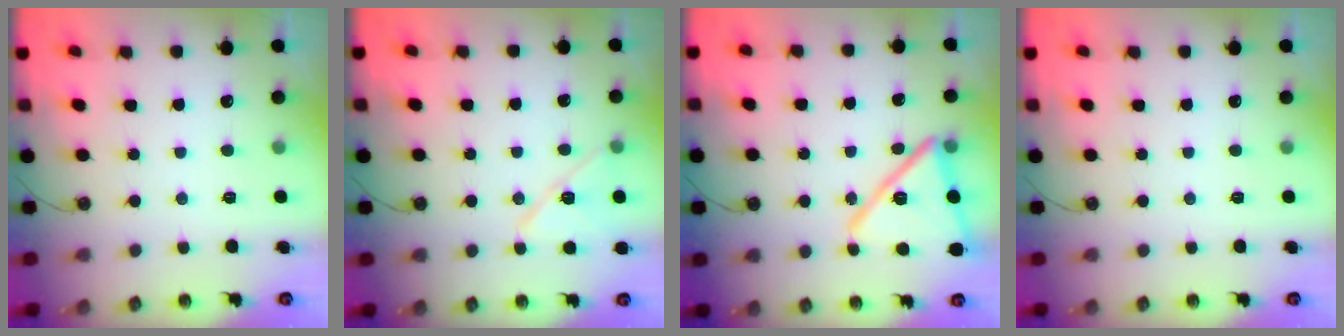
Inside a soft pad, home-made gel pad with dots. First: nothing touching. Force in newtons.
{"total": 10.7, "press": 10.6, "slide": 1.4}
{"total": 17.8, "press": 17.8, "slide": 1.1}
{"total": 0.0}